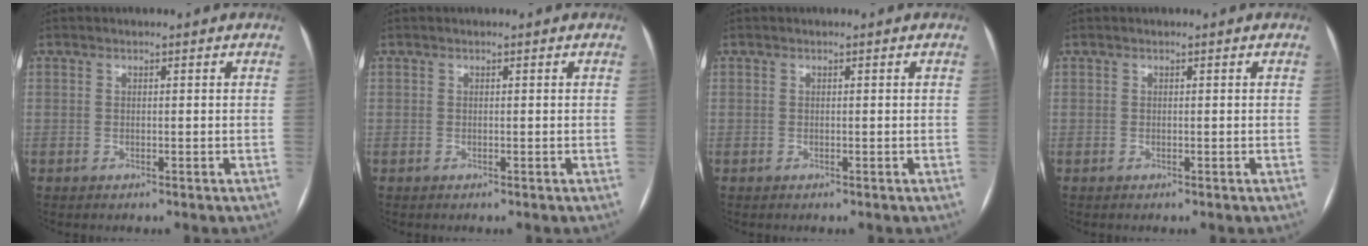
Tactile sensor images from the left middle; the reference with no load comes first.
{"total": 0.0}
{"total": 0.0}
{"total": 0.0}